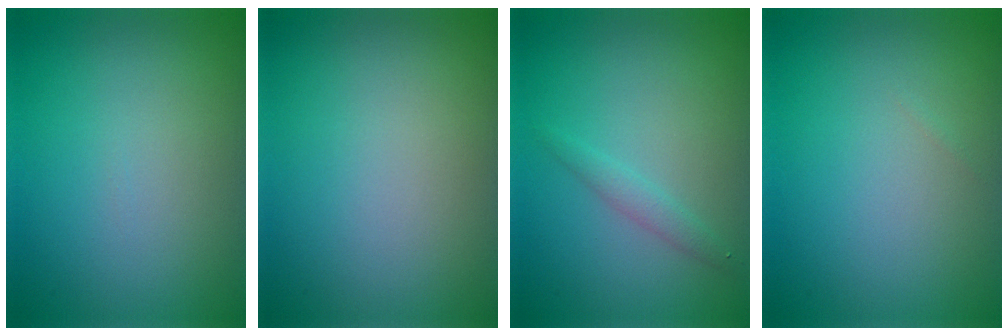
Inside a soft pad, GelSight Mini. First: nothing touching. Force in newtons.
{"total": 0.0}
{"total": 1.3, "press": 1.3, "slide": 0.0}
{"total": 0.0}